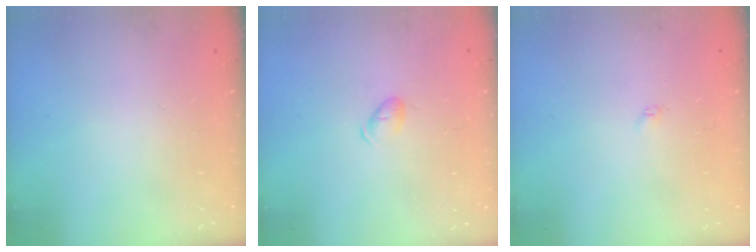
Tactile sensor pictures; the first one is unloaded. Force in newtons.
{"total": 4.5, "press": 4.4, "slide": 0.8}
{"total": 2.0, "press": 1.9, "slide": 0.4}